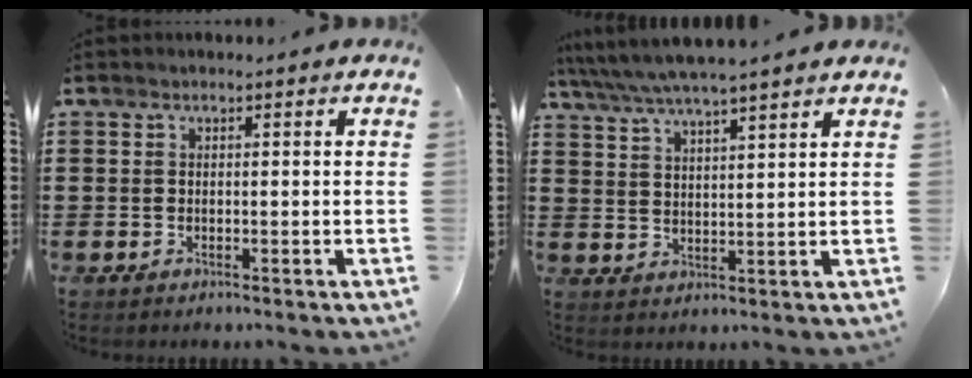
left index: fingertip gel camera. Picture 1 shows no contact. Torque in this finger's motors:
{"motor_torque": [1.41, -0.73, 1.03, 0.21]}